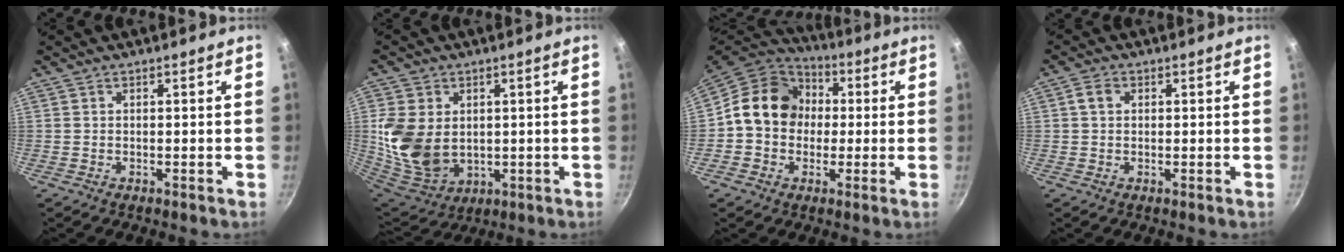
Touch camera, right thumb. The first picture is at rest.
{"total": 14.3, "force": [1.4, 10.6, 9.5], "torque": [-0.180, -0.023, 0.047]}
{"total": 14.7, "force": [0.9, 12.4, 7.8], "torque": [-0.093, 0.036, -0.001]}
{"total": 2.4, "force": [0.5, 1.9, 1.4], "torque": [-0.021, 0.006, 0.006]}